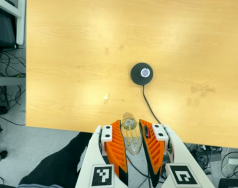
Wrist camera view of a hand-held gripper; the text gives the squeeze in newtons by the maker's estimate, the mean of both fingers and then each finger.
{"total": 21.6, "left": 24.2, "right": 19.0}